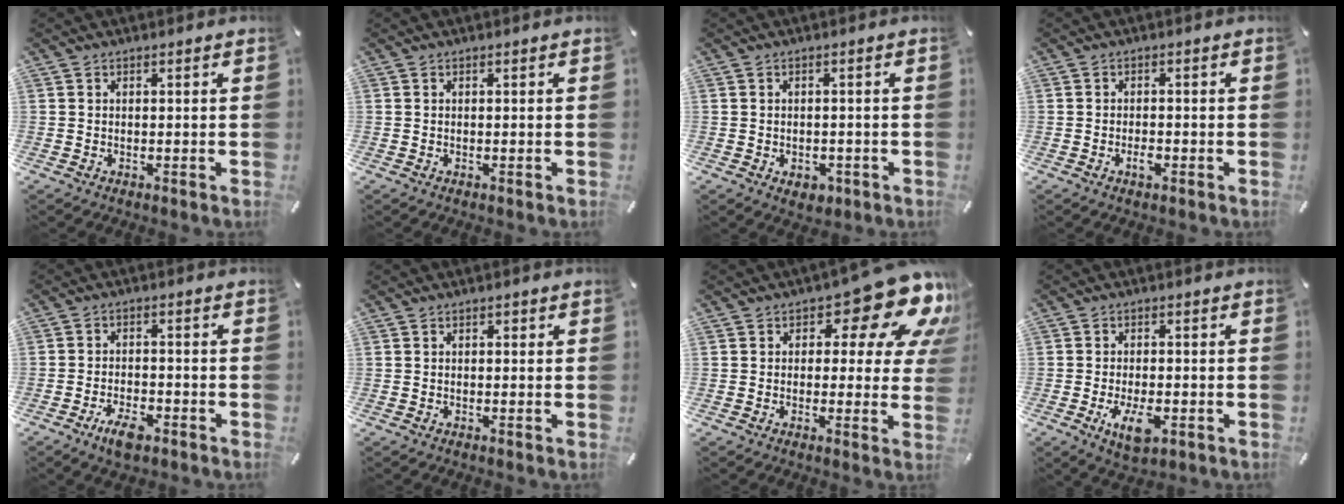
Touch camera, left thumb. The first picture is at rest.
{"total": 0.0}
{"total": 3.4, "force": [-1.4, 2.5, 1.8], "torque": [-0.021, 0.004, -0.026]}
{"total": 2.5, "force": [-1.2, 1.1, 1.8], "torque": [-0.032, 0.005, -0.022]}
{"total": 5.9, "force": [-3.7, 2.5, 3.7], "torque": [-0.074, 0.015, -0.069]}
{"total": 0.6, "force": [0.0, 0.5, 0.4], "torque": [-0.008, 0.003, -0.002]}
{"total": 15.4, "force": [8.4, 7.1, 10.7], "torque": [-0.134, -0.064, 0.137]}
{"total": 7.0, "force": [-2.6, 3.4, 5.5], "torque": [-0.111, -0.004, -0.047]}